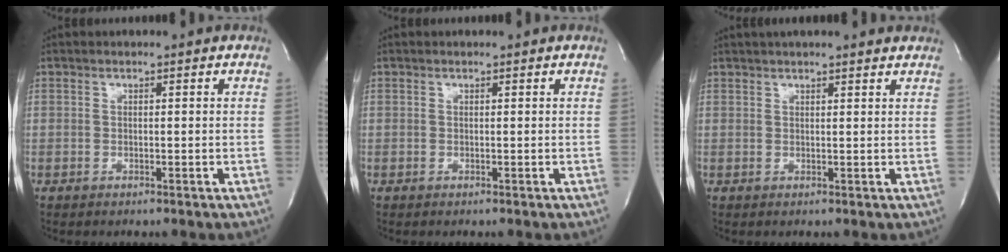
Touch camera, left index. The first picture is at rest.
{"total": 0.0}
{"total": 9.6, "force": [8.5, 1.5, 4.3], "torque": [-0.061, 0.030, 0.104]}